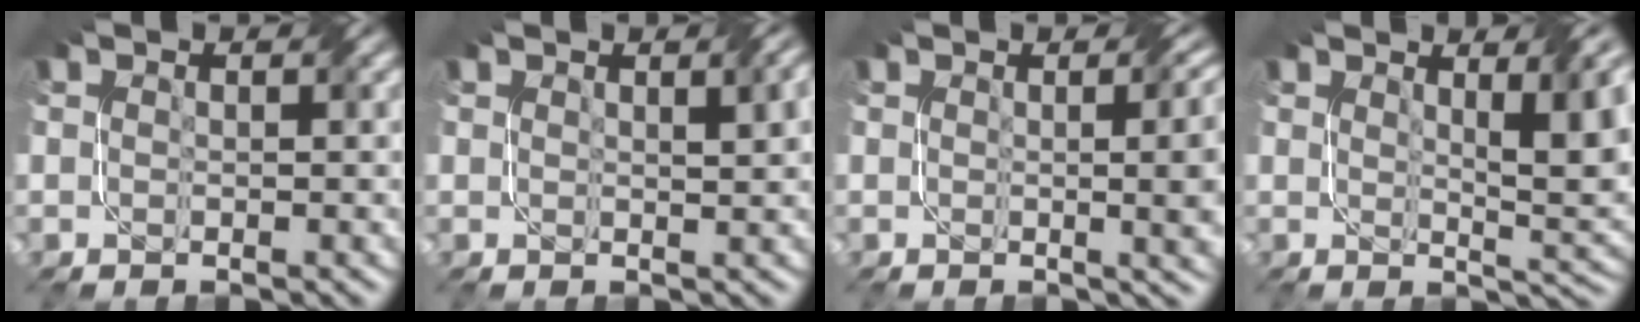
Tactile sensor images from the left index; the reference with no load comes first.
{"total": 2.9, "force": [1.4, 0.8, 2.4], "torque": [-0.022, 0.006, 0.022]}
{"total": 7.9, "force": [0.6, 3.2, 7.2], "torque": [-0.037, 0.011, 0.009]}
{"total": 7.6, "force": [2.6, 2.1, 6.8], "torque": [-0.086, -0.002, 0.047]}